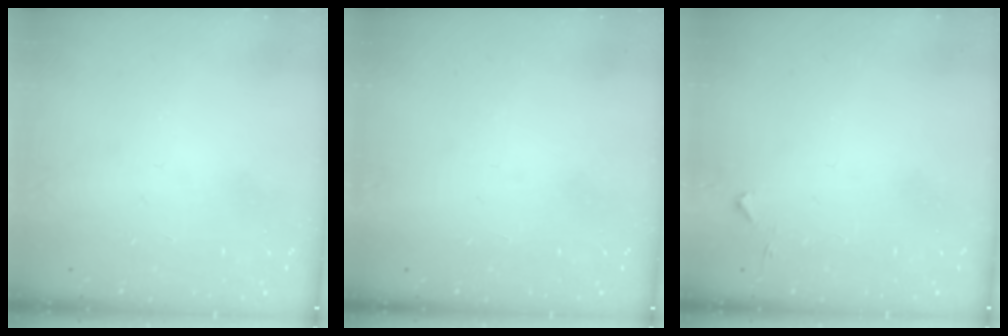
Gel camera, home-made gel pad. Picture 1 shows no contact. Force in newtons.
{"total": 1.5, "press": 1.5, "slide": 0.1}
{"total": 3.1, "press": 3.1, "slide": 0.5}